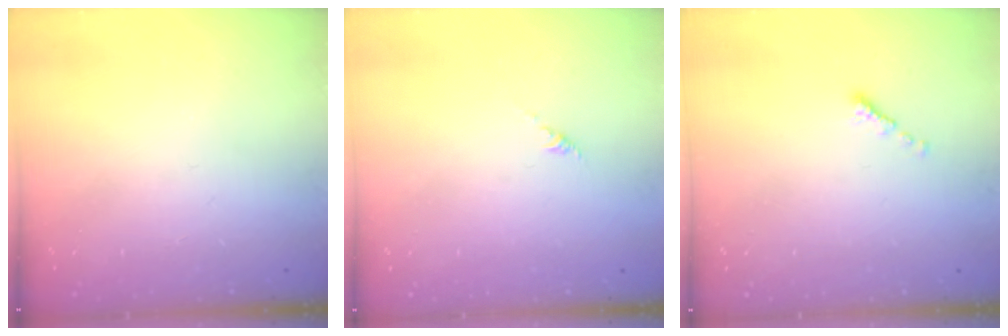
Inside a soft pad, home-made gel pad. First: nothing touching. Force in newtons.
{"total": 0.0}
{"total": 0.6, "press": 0.5, "slide": 0.3}